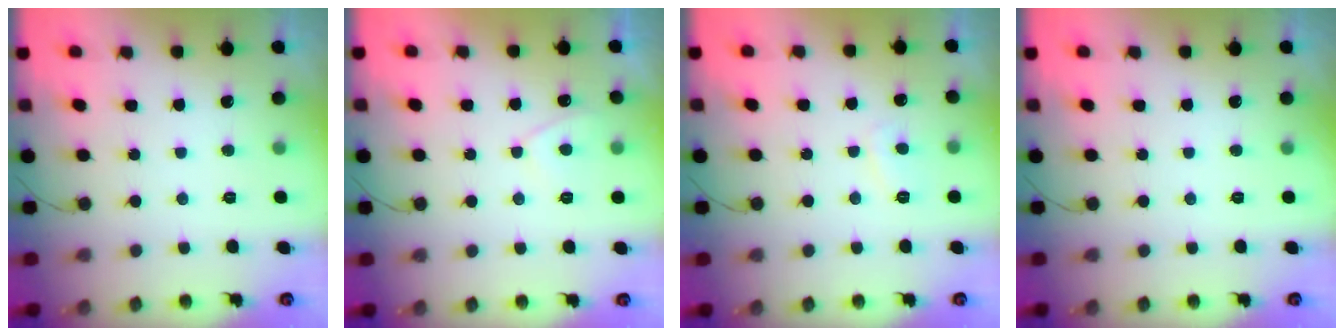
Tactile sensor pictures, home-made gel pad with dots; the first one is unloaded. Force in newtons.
{"total": 2.9, "press": 2.9, "slide": 0.5}
{"total": 2.9, "press": 2.9, "slide": 0.5}
{"total": 0.0}